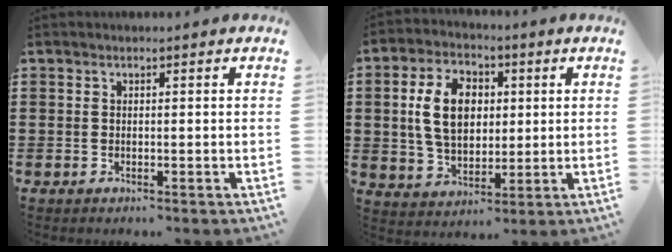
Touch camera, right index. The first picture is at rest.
{"total": 9.9, "force": [1.3, 6.7, 7.3], "torque": [-0.167, 0.013, 0.017]}